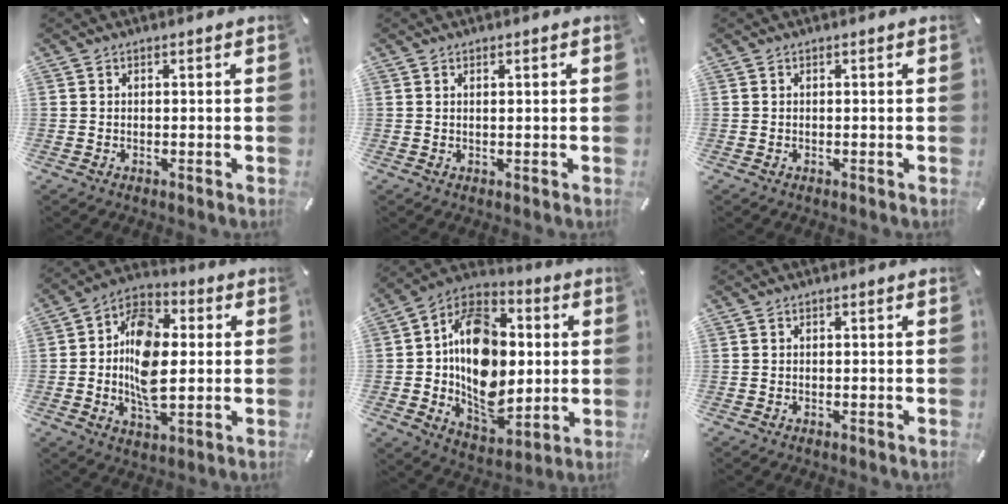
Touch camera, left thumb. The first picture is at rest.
{"total": 1.0, "force": [0.3, 0.0, 0.9], "torque": [-0.017, -0.002, 0.005]}
{"total": 0.0}
{"total": 14.1, "force": [-0.6, 9.0, 10.8], "torque": [-0.205, 0.004, -0.009]}
{"total": 19.8, "force": [-0.2, 14.9, 13.0], "torque": [-0.210, -0.008, 0.001]}
{"total": 0.0}